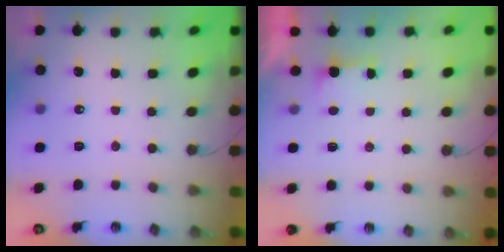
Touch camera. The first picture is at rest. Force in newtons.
{"total": 1.3, "press": 1.1, "slide": 0.7}